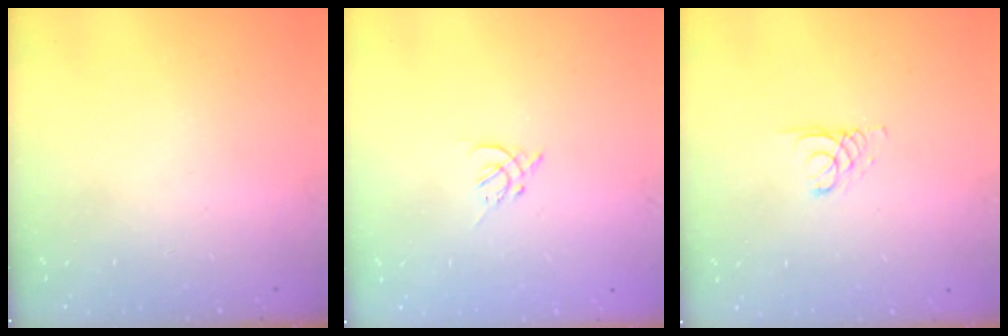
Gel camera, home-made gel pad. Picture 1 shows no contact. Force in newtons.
{"total": 2.7, "press": 2.6, "slide": 0.7}
{"total": 2.1, "press": 2.1, "slide": 0.2}